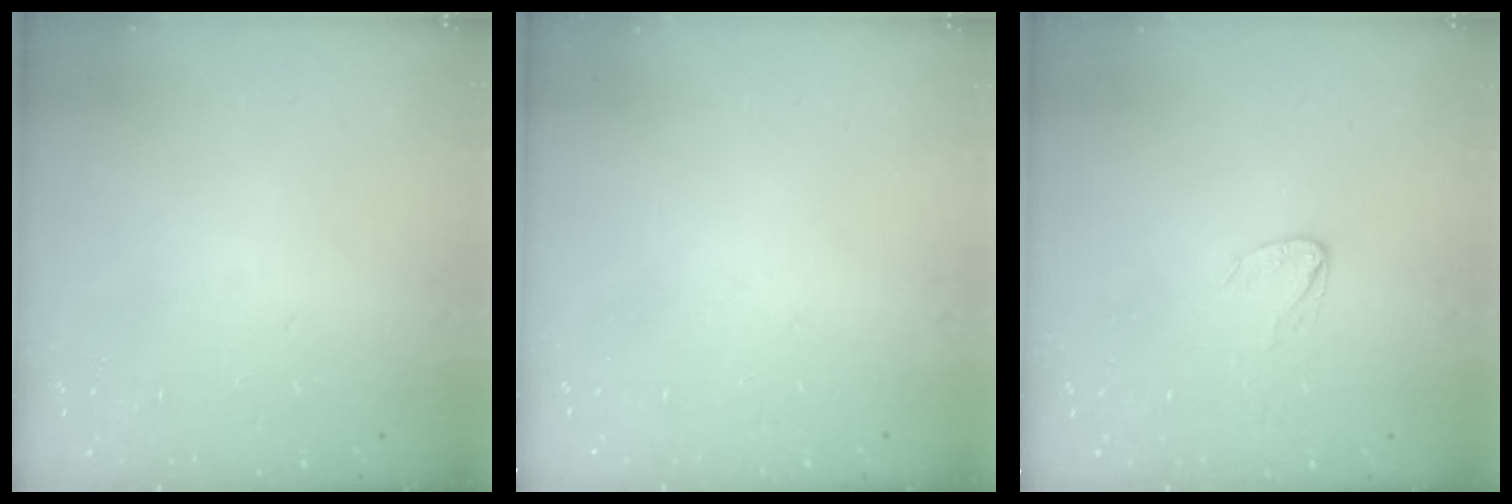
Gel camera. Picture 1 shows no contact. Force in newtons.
{"total": 0.0}
{"total": 2.7, "press": 2.7, "slide": 0.3}